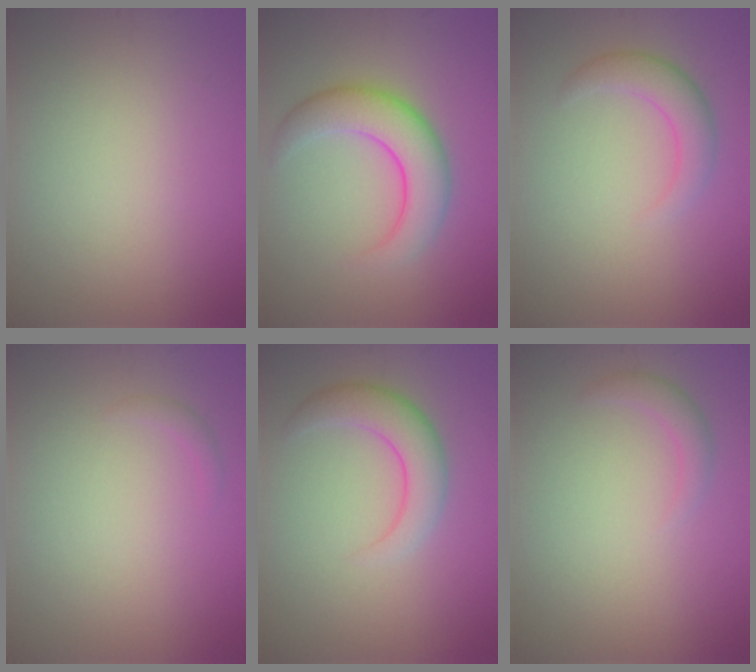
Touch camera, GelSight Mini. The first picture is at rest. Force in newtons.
{"total": 5.7, "press": 5.7, "slide": 0.1}
{"total": 2.9, "press": 2.9, "slide": 0.1}
{"total": 0.7, "press": 0.7, "slide": 0.1}
{"total": 4.0, "press": 4.0, "slide": 0.1}
{"total": 1.5, "press": 1.5, "slide": 0.1}